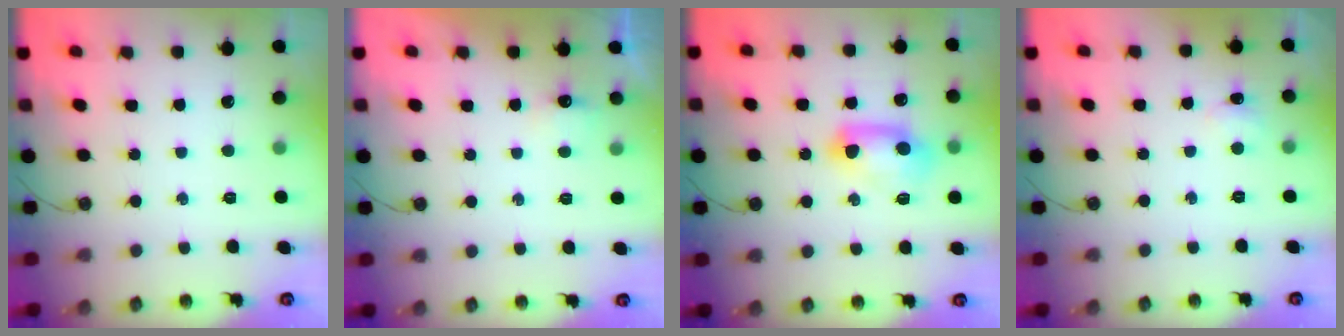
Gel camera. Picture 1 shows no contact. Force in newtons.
{"total": 3.9, "press": 3.9, "slide": 0.7}
{"total": 16.3, "press": 11.7, "slide": 11.3}
{"total": 4.3, "press": 4.2, "slide": 0.7}